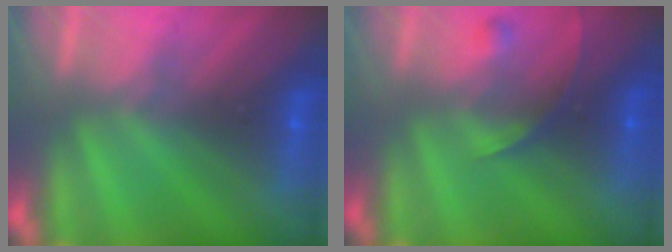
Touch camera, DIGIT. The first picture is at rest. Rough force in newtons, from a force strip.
{"total": 2.4}